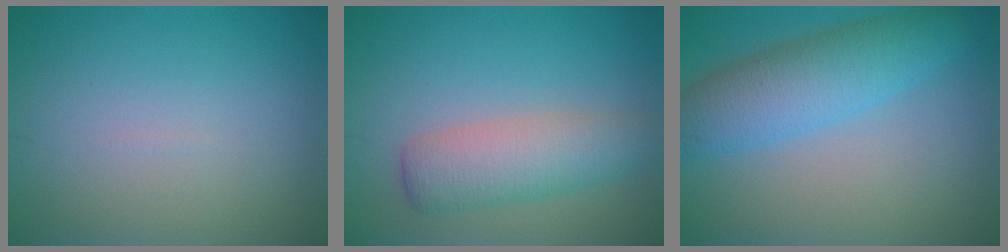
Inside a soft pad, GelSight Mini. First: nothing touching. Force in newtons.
{"total": 4.5, "press": 4.5, "slide": 0.1}
{"total": 6.0, "press": 6.0, "slide": 0.1}